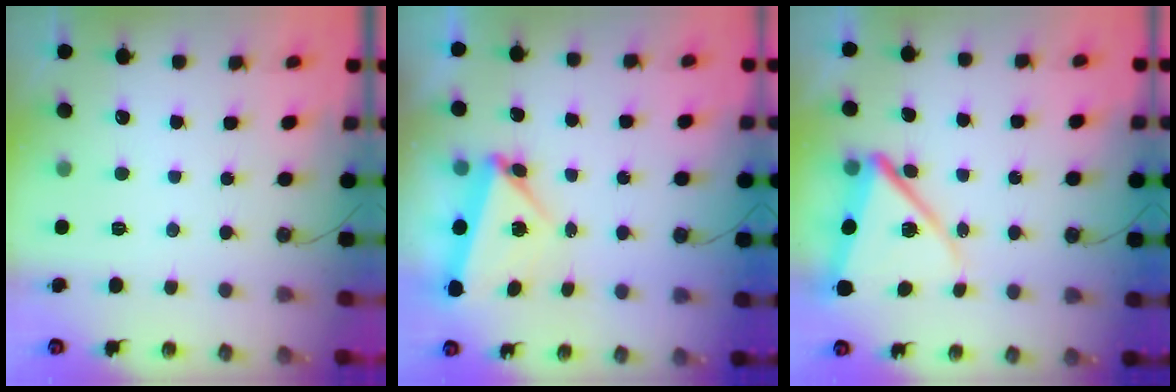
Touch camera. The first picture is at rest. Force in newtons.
{"total": 6.2, "press": 6.1, "slide": 0.9}
{"total": 12.5, "press": 12.4, "slide": 1.4}